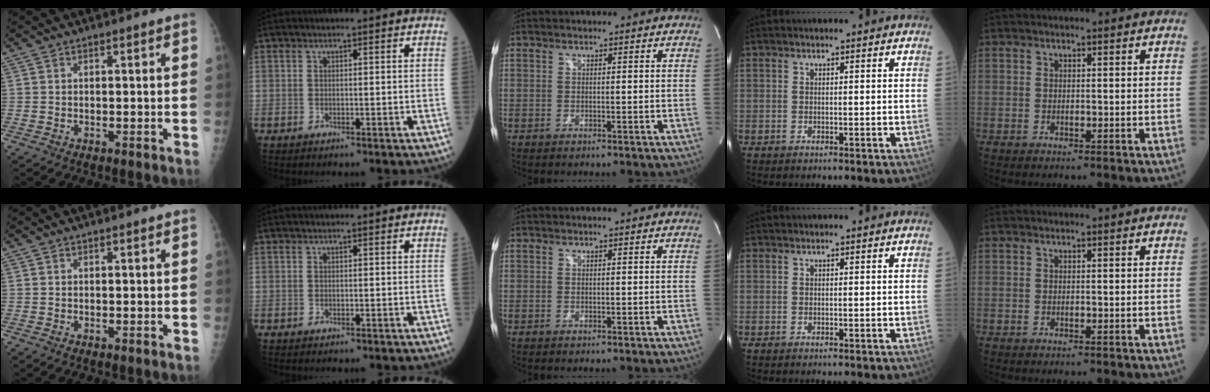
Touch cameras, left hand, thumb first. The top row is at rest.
{}